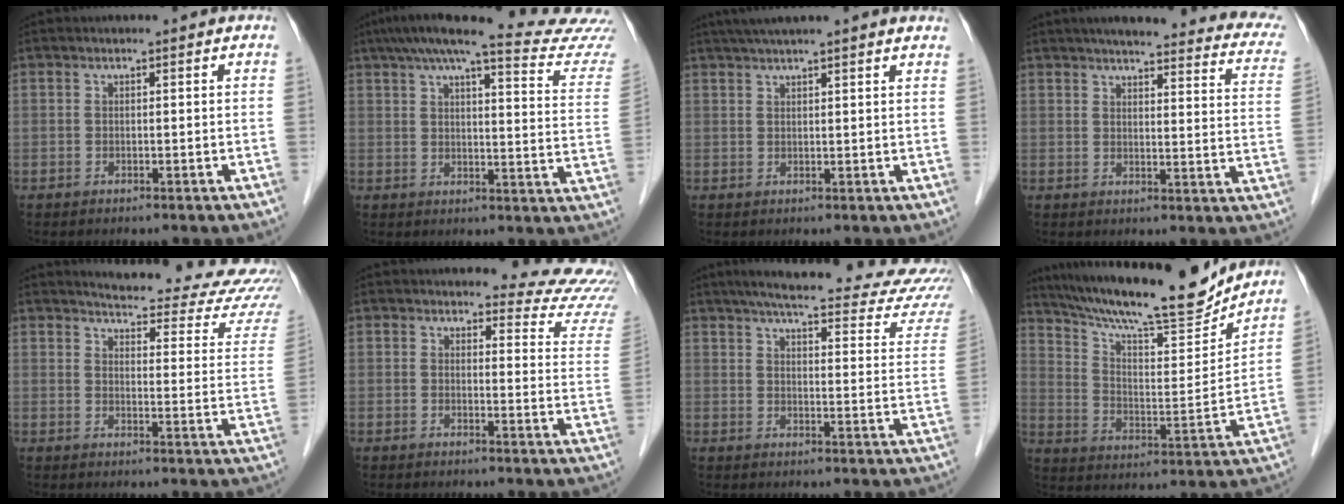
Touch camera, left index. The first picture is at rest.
{"total": 21.3, "force": [19.5, -0.8, 8.7], "torque": [-0.123, -0.054, 0.232]}
{"total": 9.6, "force": [8.0, -0.2, 5.2], "torque": [-0.084, 0.038, 0.103]}
{"total": 23.4, "force": [20.1, 3.7, 11.3], "torque": [-0.131, -0.016, 0.217]}
{"total": 20.7, "force": [19.8, 2.9, 5.2], "torque": [-0.044, -0.087, 0.209]}
{"total": 11.1, "force": [11.0, 1.1, 1.1], "torque": [0.014, -0.080, 0.090]}
{"total": 27.0, "force": [24.2, 3.5, 11.4], "torque": [-0.147, -0.046, 0.277]}
{"total": 20.3, "force": [18.3, 2.2, 8.6], "torque": [-0.155, -0.011, 0.282]}